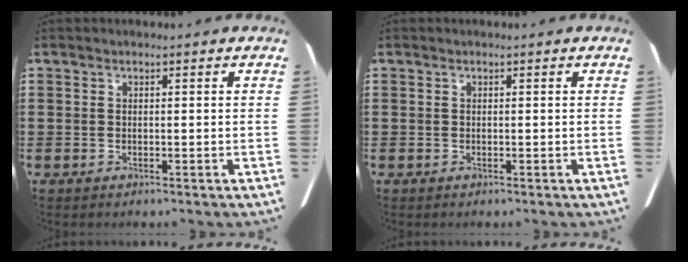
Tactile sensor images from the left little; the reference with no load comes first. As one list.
[{"total": 0.0}]